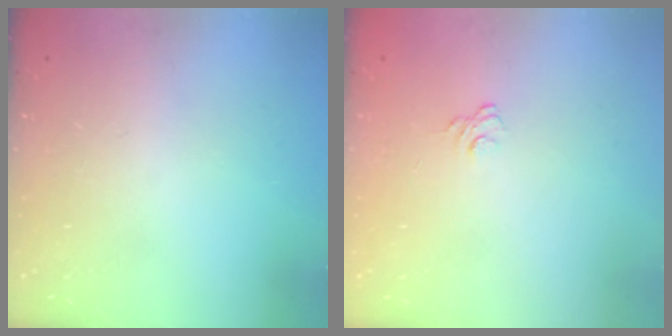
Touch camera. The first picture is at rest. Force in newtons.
{"total": 3.7, "press": 3.5, "slide": 1.2}